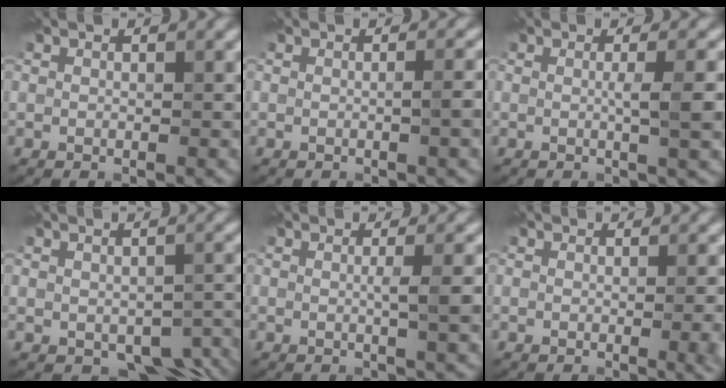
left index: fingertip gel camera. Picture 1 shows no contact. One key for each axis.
{"total": 1.7, "fx": -0.1, "fy": 0.5, "fz": 1.7, "tx": -0.017, "ty": 0.003, "tz": -0.007}
{"total": 3.0, "fx": 0.2, "fy": 0.7, "fz": 3.0, "tx": -0.041, "ty": -0.002, "tz": 0.000}
{"total": 5.2, "fx": -2.3, "fy": 3.0, "fz": 3.5, "tx": -0.037, "ty": -0.020, "tz": -0.017}
{"total": 2.7, "fx": 0.2, "fy": 0.6, "fz": 2.6, "tx": -0.034, "ty": -0.001, "tz": -0.002}
{"total": 3.1, "fx": -0.5, "fy": 1.2, "fz": 2.9, "tx": -0.024, "ty": -0.003, "tz": -0.006}